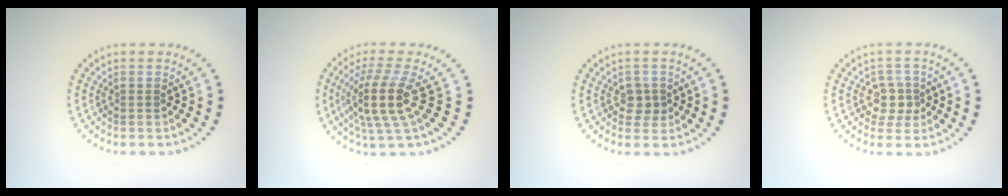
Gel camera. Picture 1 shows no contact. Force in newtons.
{"total": 4.5, "press": 3.5, "slide": 2.9}
{"total": 1.4, "press": 1.4, "slide": 0.4}
{"total": 2.4, "press": 2.1, "slide": 1.2}